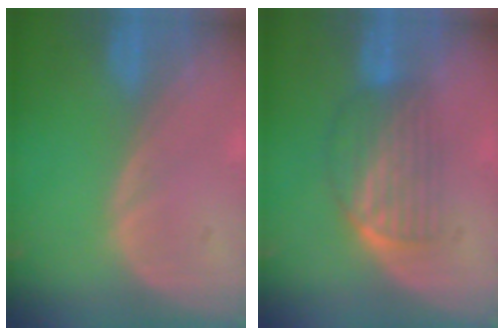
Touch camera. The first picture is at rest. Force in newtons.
{"total": 6.9, "press": 5.8, "slide": 3.7}